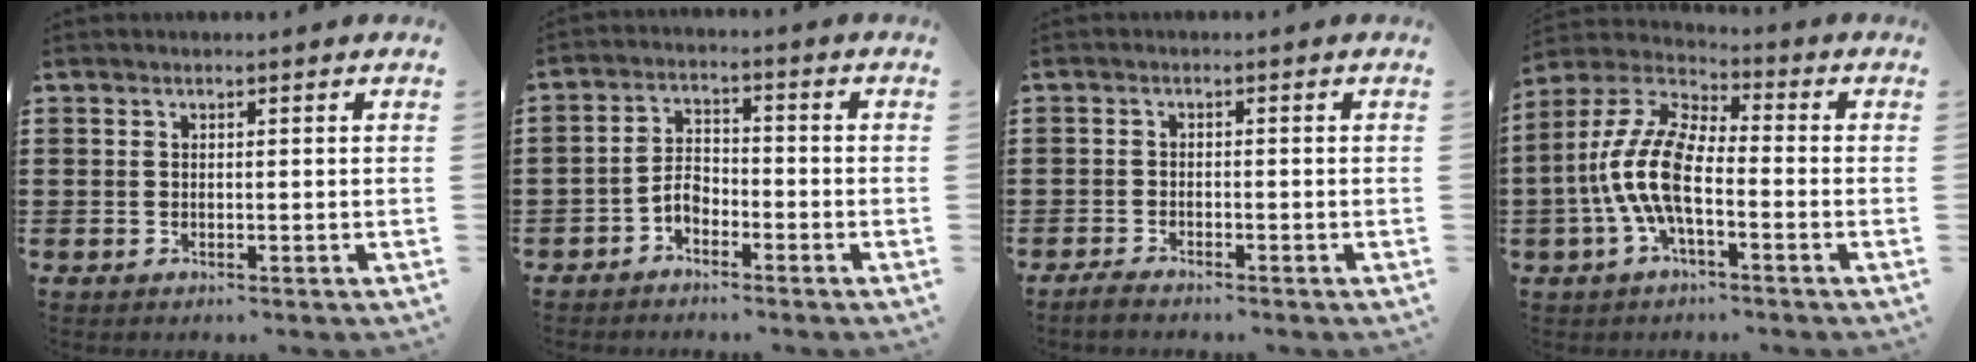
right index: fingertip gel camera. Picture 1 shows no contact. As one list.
[{"total": 3.5, "force": [-2.2, 1.9, 1.9], "torque": [-0.053, 0.002, -0.049]}, {"total": 1.6, "force": [-1.6, -0.1, 0.1], "torque": [-0.006, -0.001, -0.031]}, {"total": 10.5, "force": [-2.6, 4.3, 9.2], "torque": [-0.223, -0.007, -0.055]}]